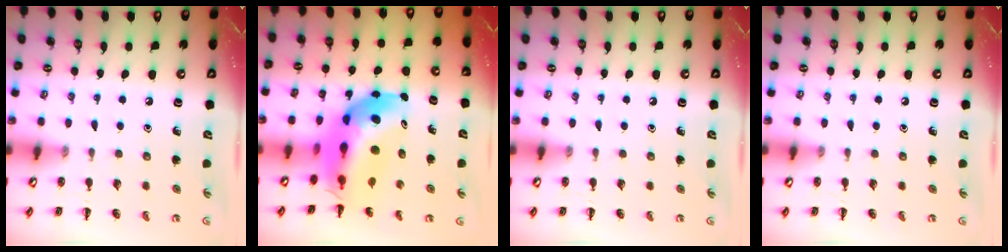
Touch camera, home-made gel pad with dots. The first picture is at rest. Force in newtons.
{"total": 11.6, "press": 10.9, "slide": 3.9}
{"total": 0.0}
{"total": 0.0}